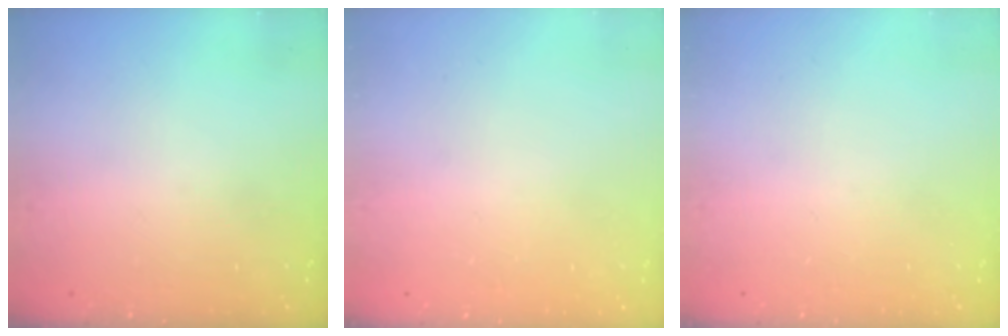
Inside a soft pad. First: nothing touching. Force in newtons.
{"total": 2.6, "press": 2.6, "slide": 0.2}
{"total": 0.0}